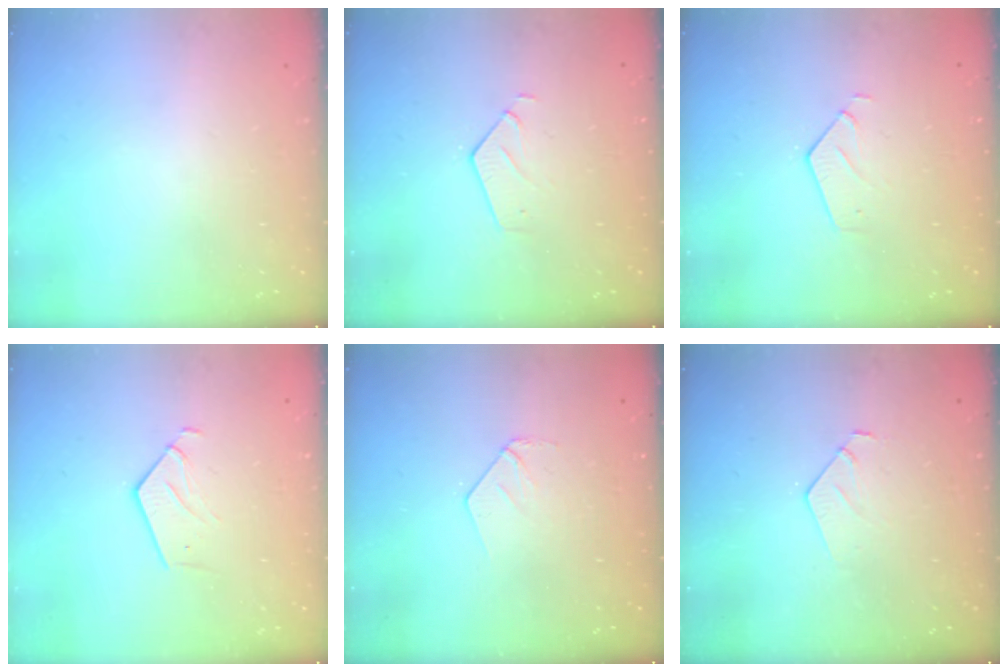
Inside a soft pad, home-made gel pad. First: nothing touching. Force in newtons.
{"total": 2.6, "press": 2.6, "slide": 0.2}
{"total": 2.6, "press": 2.6, "slide": 0.2}
{"total": 3.9, "press": 3.9, "slide": 0.2}
{"total": 4.0, "press": 4.0, "slide": 0.3}
{"total": 6.0, "press": 6.0, "slide": 0.5}